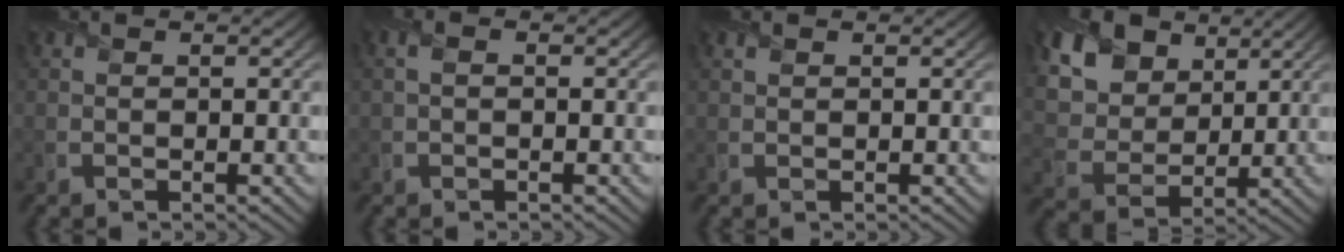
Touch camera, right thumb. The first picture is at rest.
{"total": 1.1, "force": [-0.1, 0.6, 0.9], "torque": [-0.026, 0.002, -0.001]}
{"total": 0.5, "force": [0.4, 0.3, 0.2], "torque": [-0.008, 0.000, 0.009]}
{"total": 15.4, "force": [8.2, 10.6, 7.6], "torque": [-0.229, 0.025, 0.172]}